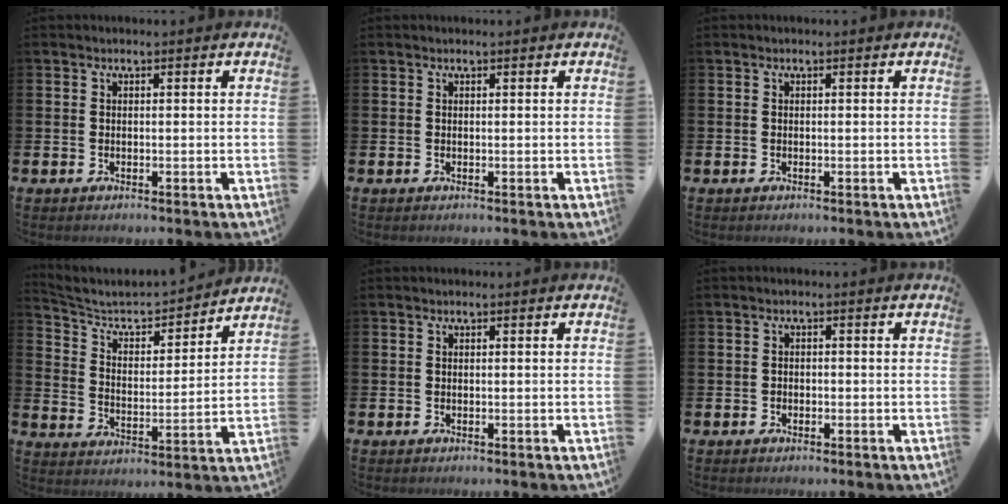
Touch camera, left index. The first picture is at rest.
{"total": 0.0}
{"total": 0.0}
{"total": 5.3, "force": [4.8, 1.7, 1.5], "torque": [-0.062, -0.040, 0.074]}
{"total": 0.0}
{"total": 1.0, "force": [-0.8, 0.6, 0.2], "torque": [-0.010, 0.004, -0.016]}